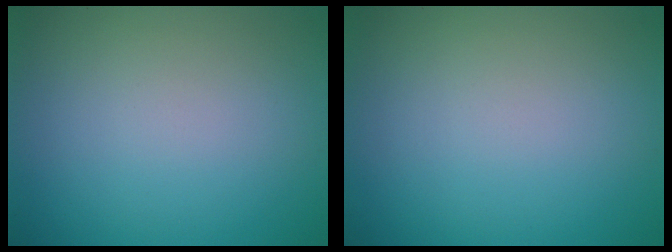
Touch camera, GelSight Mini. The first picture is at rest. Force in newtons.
{"total": 0.0}